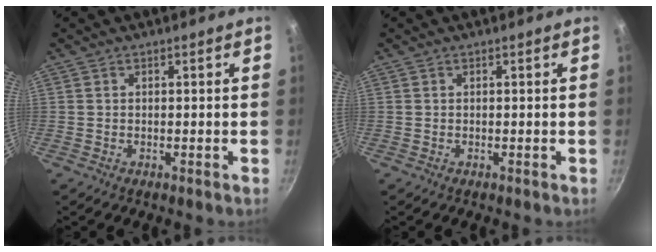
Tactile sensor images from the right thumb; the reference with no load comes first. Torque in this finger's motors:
{"motor_torque": [-0.04, -0.23, 0.24, 0.06, 0.02]}